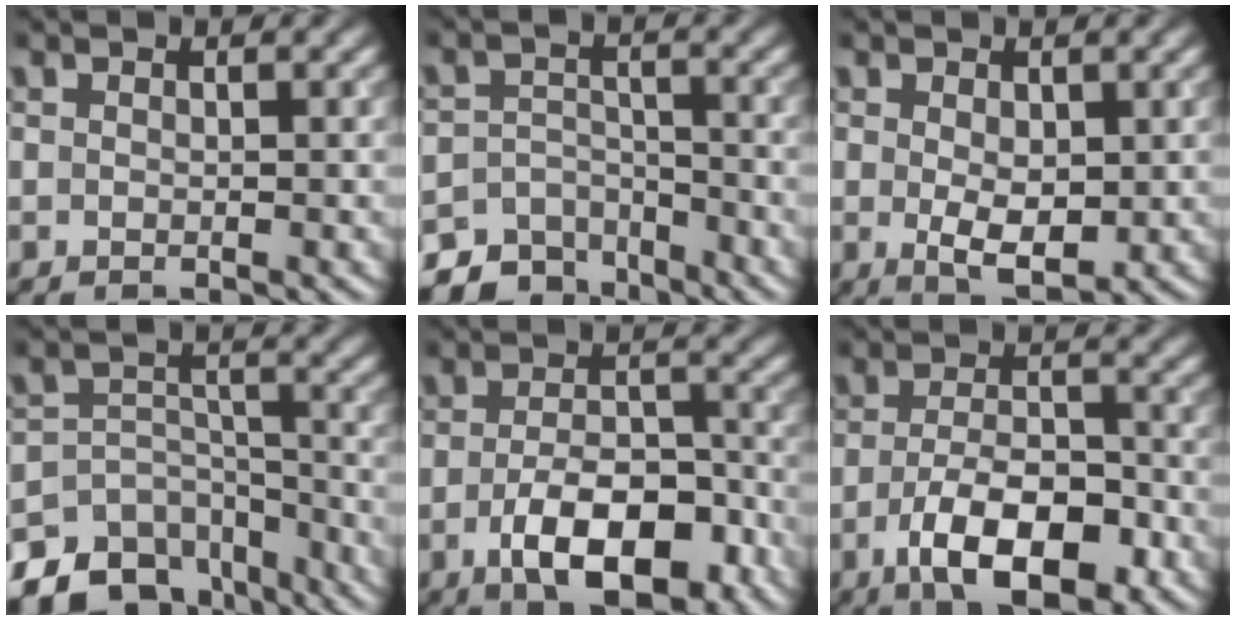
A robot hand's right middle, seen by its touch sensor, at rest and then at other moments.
{"total": 6.0, "force": [-5.1, 2.8, 1.2], "torque": [-0.008, -0.010, -0.083]}
{"total": 3.6, "force": [0.0, 2.0, 3.0], "torque": [-0.052, -0.006, 0.006]}
{"total": 11.0, "force": [-8.6, 6.2, 2.8], "torque": [-0.034, -0.001, -0.122]}
{"total": 7.7, "force": [-3.3, 3.6, 6.0], "torque": [-0.100, -0.002, -0.054]}
{"total": 7.5, "force": [-3.2, 3.2, 6.0], "torque": [-0.108, -0.005, -0.056]}